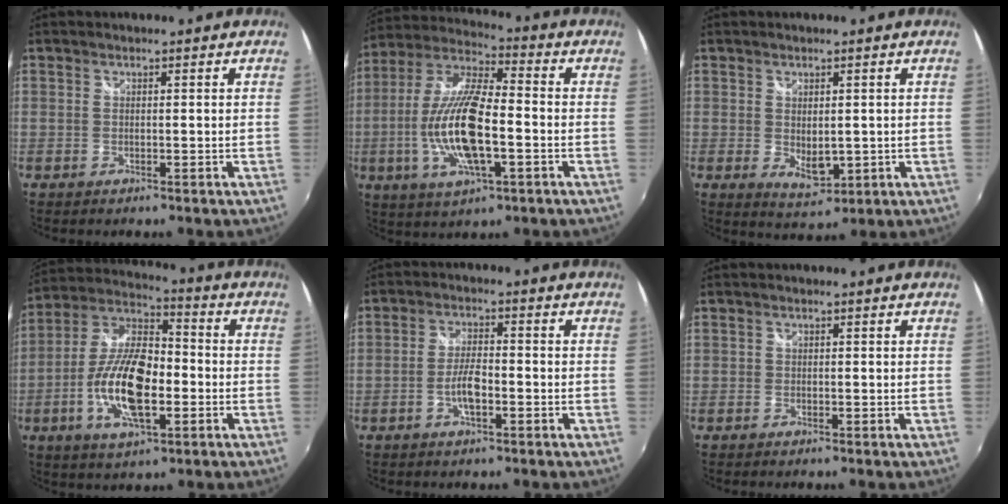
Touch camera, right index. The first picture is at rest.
{"total": 16.9, "force": [-3.5, 5.5, 15.6], "torque": [-0.314, -0.006, -0.067]}
{"total": 4.8, "force": [0.0, 3.0, 3.7], "torque": [-0.058, -0.011, 0.007]}
{"total": 16.0, "force": [-3.9, 6.7, 14.0], "torque": [-0.281, -0.001, -0.076]}
{"total": 4.7, "force": [-1.8, 1.6, 4.0], "torque": [-0.083, 0.004, -0.034]}
{"total": 0.6, "force": [-0.5, 0.4, 0.0], "torque": [-0.002, -0.002, -0.012]}